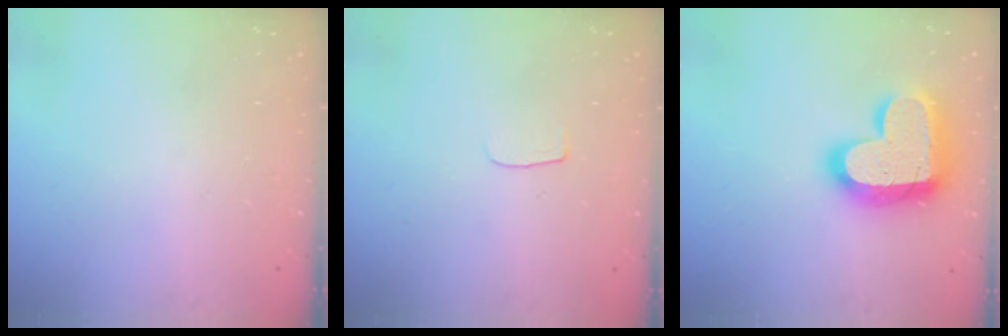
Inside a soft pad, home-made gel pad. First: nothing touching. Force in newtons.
{"total": 3.0, "press": 3.0, "slide": 0.3}
{"total": 22.1, "press": 22.0, "slide": 1.5}